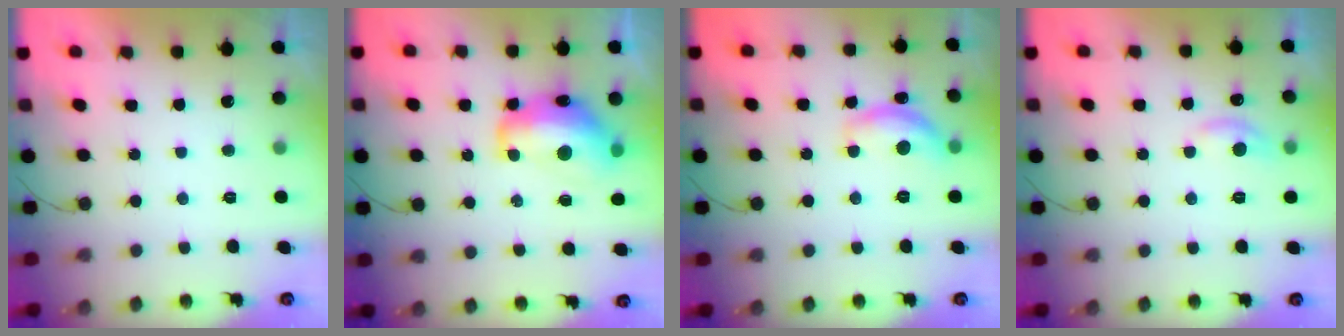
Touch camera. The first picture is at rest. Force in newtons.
{"total": 14.1, "press": 14.0, "slide": 1.5}
{"total": 12.0, "press": 11.9, "slide": 0.6}
{"total": 6.1, "press": 6.1, "slide": 0.6}